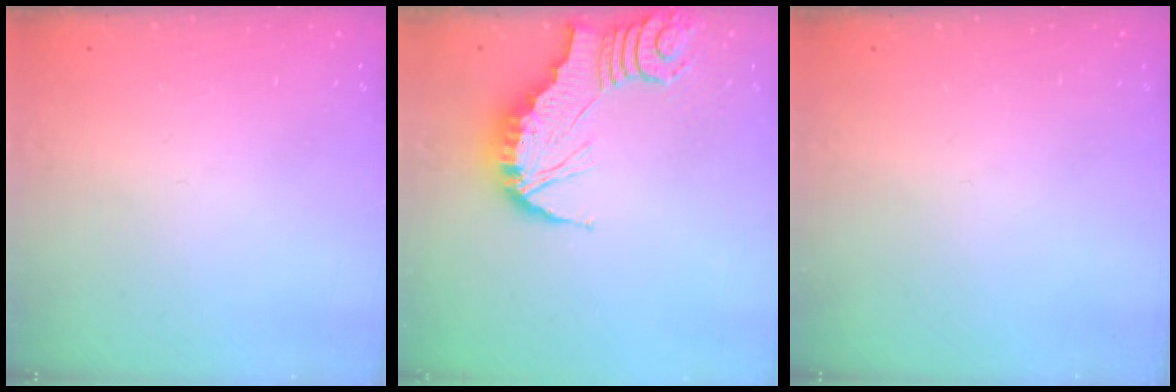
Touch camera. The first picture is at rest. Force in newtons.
{"total": 2.2, "press": 2.2, "slide": 0.2}
{"total": 0.0}